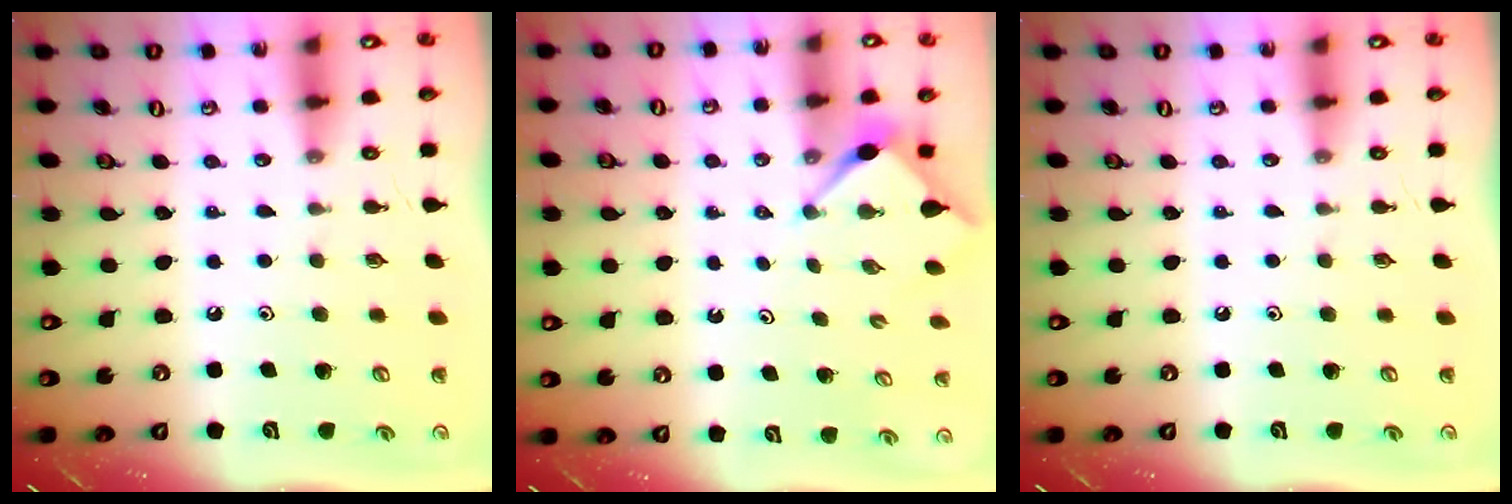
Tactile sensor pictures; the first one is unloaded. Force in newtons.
{"total": 2.8, "press": 2.8, "slide": 0.3}
{"total": 0.0}